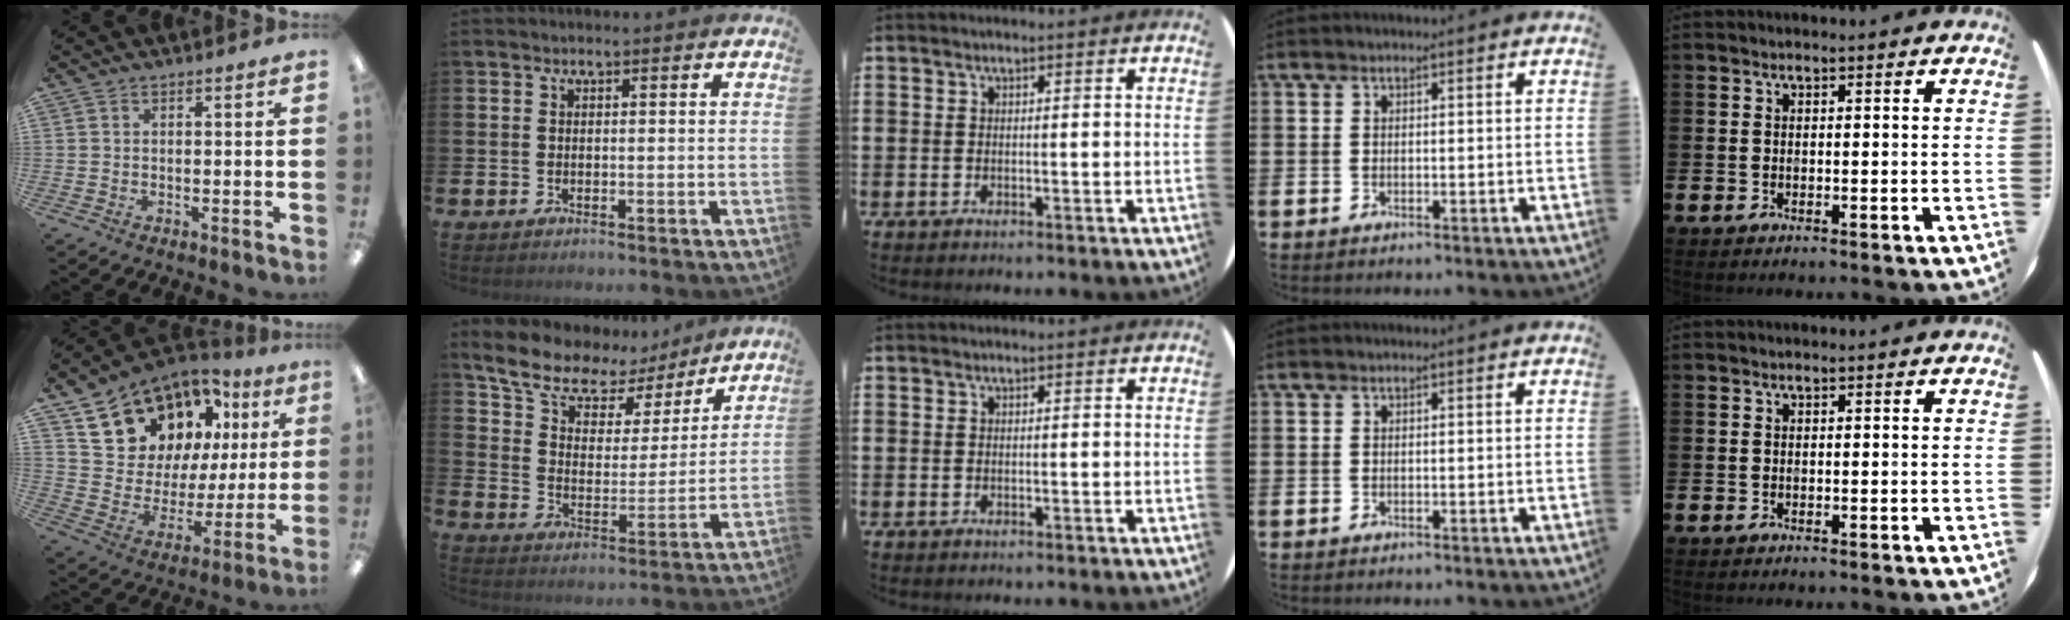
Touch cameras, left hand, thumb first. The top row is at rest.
{"thumb": {"total": 16.7, "force": [11.6, 10.6, 5.6], "torque": [-0.118, -0.073, 0.221]}, "index": {"total": 9.5, "force": [8.0, 4.2, 2.9], "torque": [-0.091, -0.053, 0.141]}}